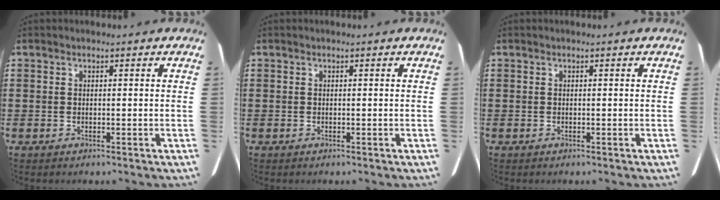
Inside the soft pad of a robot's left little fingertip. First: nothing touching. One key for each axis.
{"total": 0.0}
{"total": 0.0}